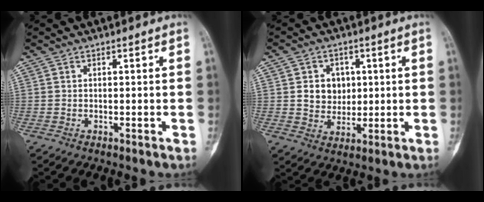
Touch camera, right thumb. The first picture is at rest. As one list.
[{"total": 6.9, "force": [1.1, 5.9, 3.4], "torque": [-0.016, -0.002, 0.023]}]